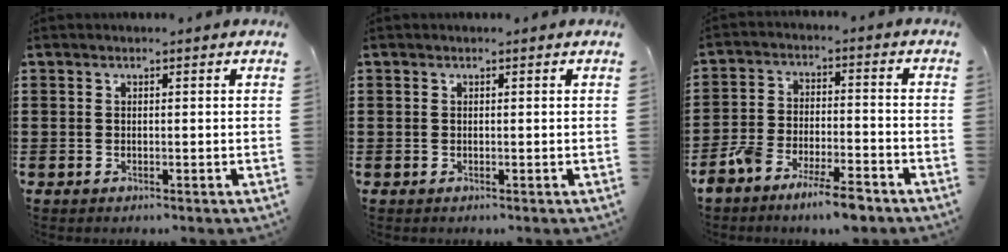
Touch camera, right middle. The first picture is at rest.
{"total": 0.0}
{"total": 7.6, "force": [-6.5, 1.4, 3.6], "torque": [-0.083, 0.003, -0.126]}